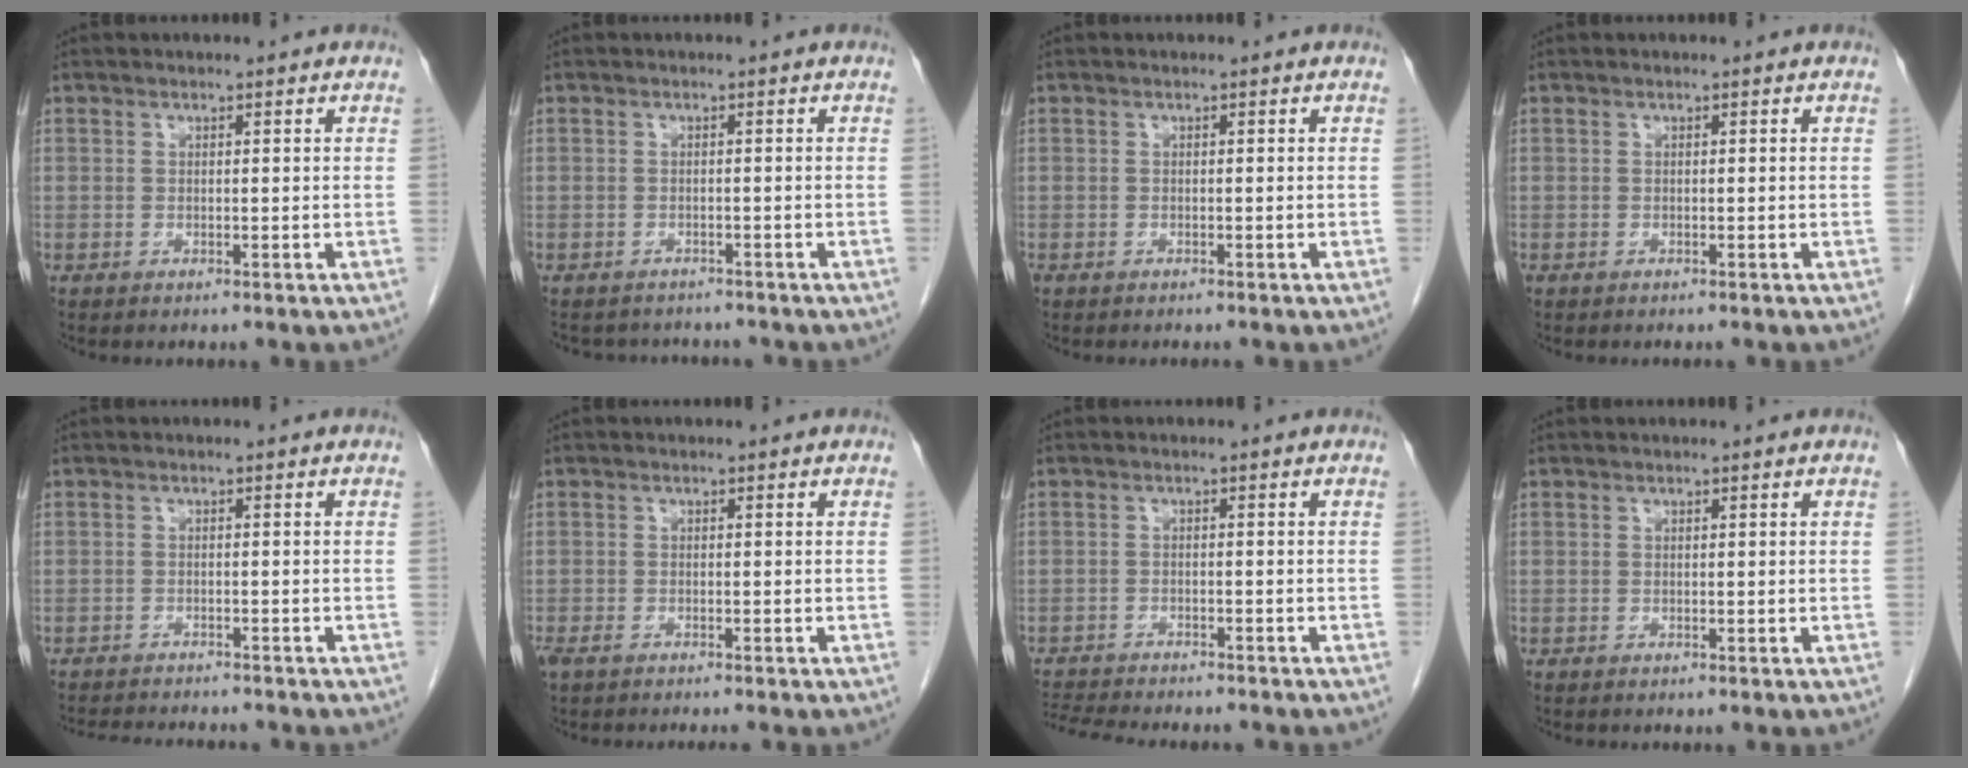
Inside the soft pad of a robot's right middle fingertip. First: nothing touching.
{"total": 4.8, "force": [-4.5, 1.6, 0.4], "torque": [-0.001, 0.000, -0.058]}
{"total": 0.9, "force": [-0.8, 0.3, 0.4], "torque": [-0.011, -0.002, -0.010]}
{"total": 0.0}
{"total": 8.5, "force": [-7.9, 1.2, 2.7], "torque": [-0.038, -0.007, -0.112]}
{"total": 3.9, "force": [-3.2, 0.7, 2.2], "torque": [-0.034, -0.010, -0.047]}
{"total": 11.2, "force": [-10.3, 1.7, 4.3], "torque": [-0.073, -0.008, -0.147]}
{"total": 0.0}